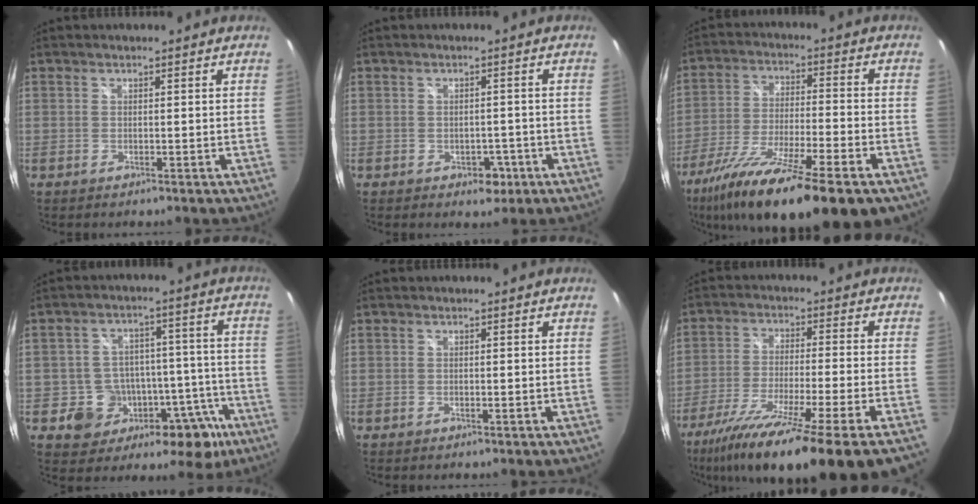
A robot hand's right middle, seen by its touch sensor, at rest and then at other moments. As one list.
[{"total": 3.4, "force": [-1.6, 2.6, 1.7], "torque": [-0.029, -0.002, -0.013]}, {"total": 22.3, "force": [-15.3, 3.6, 15.9], "torque": [-0.291, -0.059, -0.256]}, {"total": 16.6, "force": [-8.2, 11.6, 8.7], "torque": [-0.128, 0.029, -0.092]}, {"total": 0.5, "force": [-0.2, 0.4, 0.3], "torque": [-0.006, -0.001, -0.004]}, {"total": 21.6, "force": [-16.2, -0.9, 14.1], "torque": [-0.252, -0.077, -0.265]}]